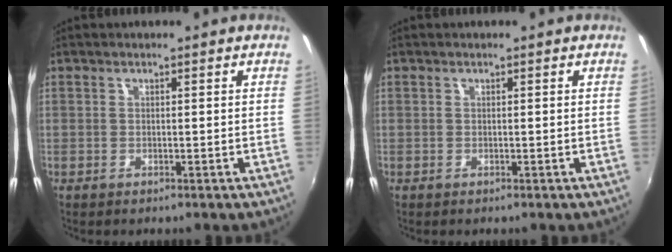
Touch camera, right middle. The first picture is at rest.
{"total": 0.0}